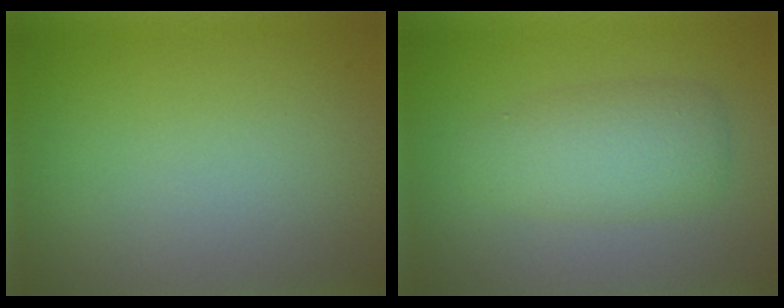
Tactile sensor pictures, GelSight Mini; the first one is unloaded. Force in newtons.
{"total": 3.7, "press": 3.7, "slide": 0.1}